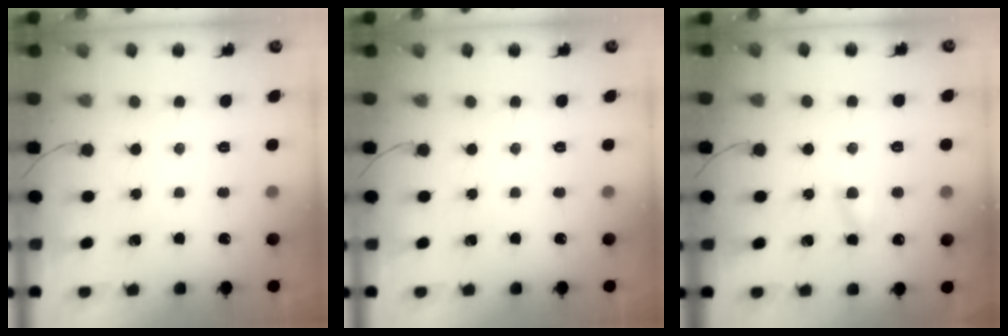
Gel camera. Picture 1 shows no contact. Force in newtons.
{"total": 0.0}
{"total": 5.1, "press": 5.0, "slide": 1.2}